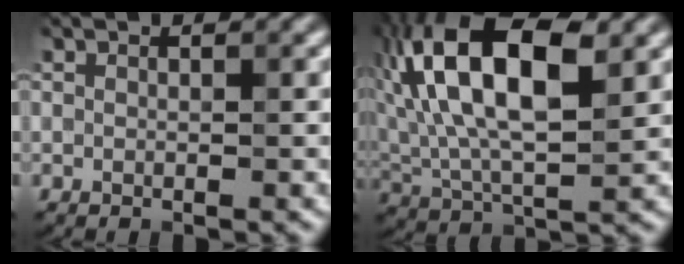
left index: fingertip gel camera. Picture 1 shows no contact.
{"total": 12.8, "force": [3.4, 6.1, 10.7], "torque": [-0.192, 0.022, 0.055]}